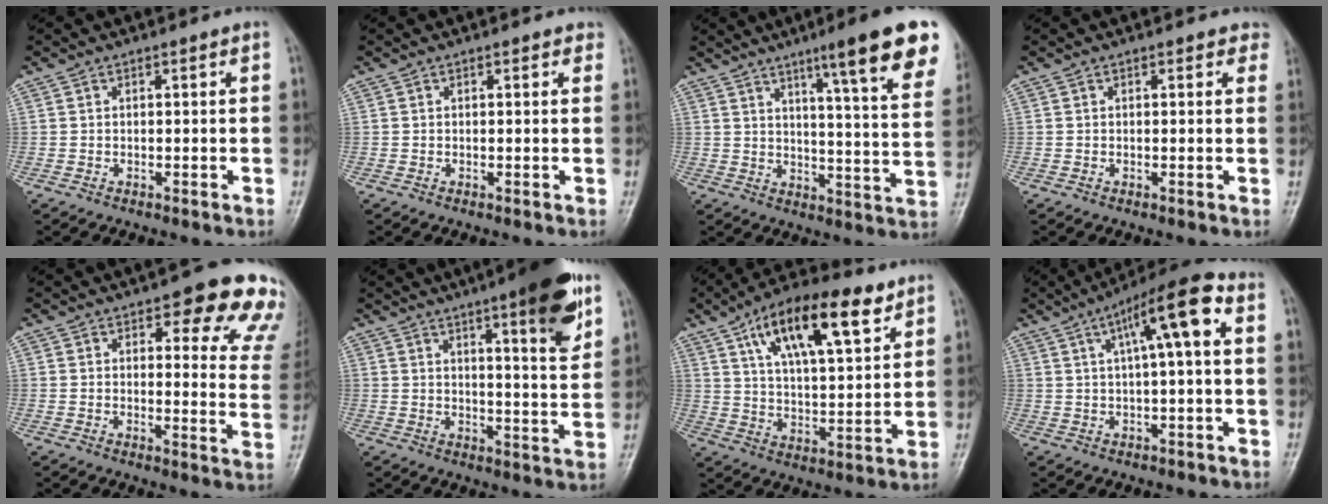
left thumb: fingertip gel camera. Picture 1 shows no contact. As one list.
[{"total": 1.0, "force": [0.6, 0.5, 0.6], "torque": [0.001, 0.000, 0.001]}, {"total": 18.8, "force": [11.4, 1.9, 14.9], "torque": [-0.174, -0.049, 0.146]}, {"total": 1.9, "force": [1.2, 1.1, 0.9], "torque": [0.015, -0.001, 0.003]}, {"total": 15.8, "force": [10.7, 5.5, 10.3], "torque": [-0.067, -0.047, 0.106]}, {"total": 13.4, "force": [7.3, 2.4, 11.0], "torque": [-0.135, -0.036, 0.097]}, {"total": 18.1, "force": [9.5, 6.6, 14.0], "torque": [-0.205, -0.024, 0.160]}, {"total": 11.5, "force": [3.1, 2.4, 10.8], "torque": [-0.182, 0.032, 0.042]}]